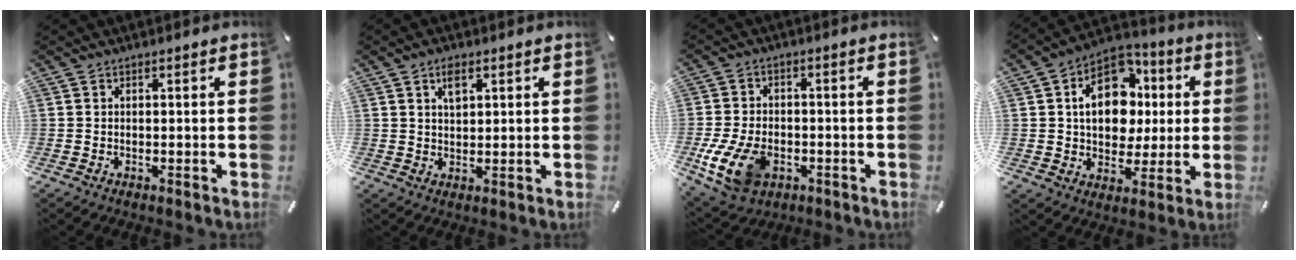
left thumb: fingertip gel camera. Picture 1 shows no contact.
{"total": 3.7, "force": [1.9, 2.0, 2.5], "torque": [-0.040, -0.003, 0.029]}
{"total": 12.2, "force": [-3.8, 8.4, 8.0], "torque": [-0.172, 0.006, -0.066]}
{"total": 15.6, "force": [2.4, 11.9, 9.7], "torque": [-0.166, 0.005, 0.047]}